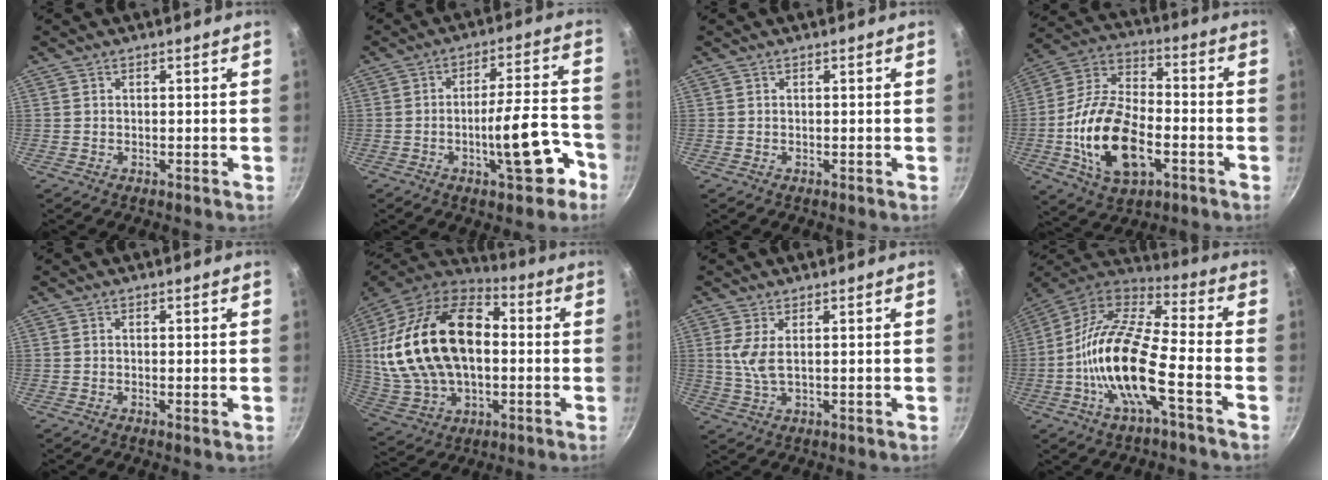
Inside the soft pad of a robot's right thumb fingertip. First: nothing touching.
{"total": 12.4, "force": [-5.5, 3.7, 10.4], "torque": [-0.125, 0.049, -0.075]}
{"total": 0.0}
{"total": 17.7, "force": [-4.6, 9.7, 14.0], "torque": [-0.254, 0.026, -0.085]}
{"total": 0.7, "force": [0.0, 0.0, 0.7], "torque": [-0.012, -0.004, -0.002]}
{"total": 27.8, "force": [1.6, 17.6, 21.5], "torque": [-0.396, 0.030, 0.031]}
{"total": 4.2, "force": [1.2, 1.3, 3.8], "torque": [-0.088, -0.006, 0.028]}
{"total": 17.9, "force": [-5.2, 5.7, 16.2], "torque": [-0.308, 0.043, -0.118]}